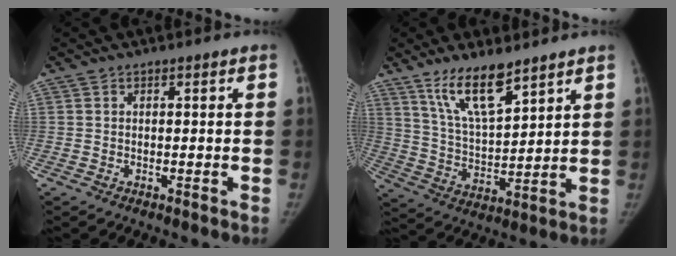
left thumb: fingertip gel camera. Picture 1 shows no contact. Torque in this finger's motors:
{"motor_torque": [0.07, 0.05, 0.17, 0.10, 0.15]}